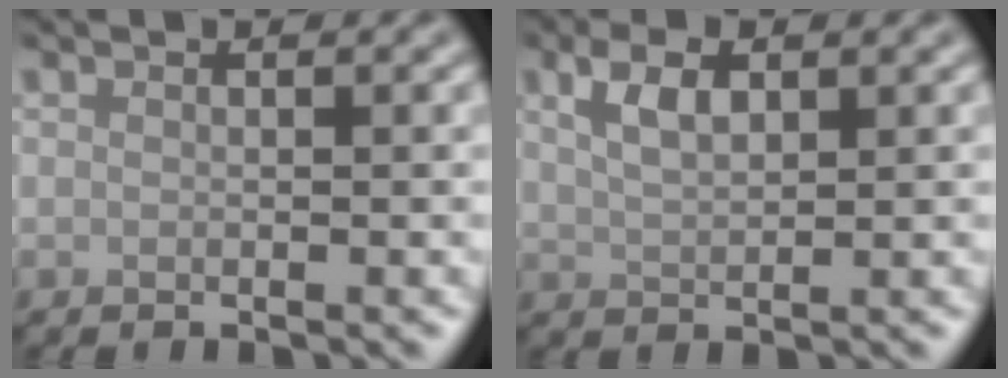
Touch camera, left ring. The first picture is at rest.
{"total": 3.1, "force": [1.3, 1.5, 2.4], "torque": [-0.053, 0.006, 0.028]}